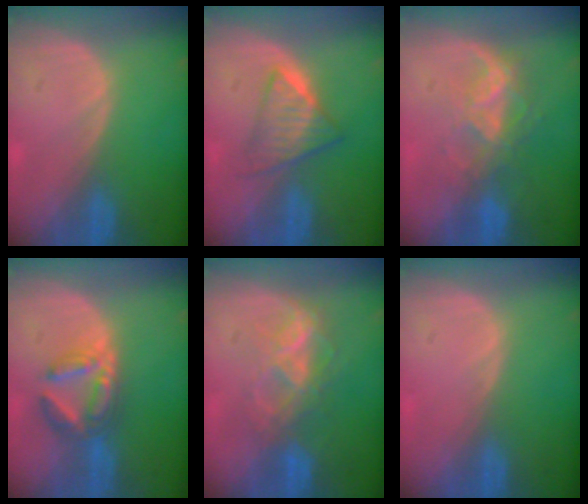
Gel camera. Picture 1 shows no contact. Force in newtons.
{"total": 6.3, "press": 5.5, "slide": 3.1}
{"total": 6.7, "press": 6.0, "slide": 2.9}
{"total": 6.5, "press": 5.9, "slide": 2.9}
{"total": 6.3, "press": 6.2, "slide": 0.6}
{"total": 0.5, "press": 0.0, "slide": 0.5}